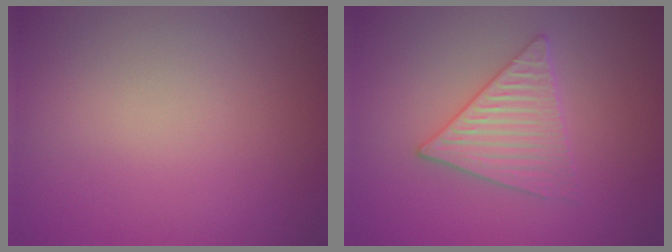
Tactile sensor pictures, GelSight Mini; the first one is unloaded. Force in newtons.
{"total": 3.3, "press": 3.2, "slide": 0.3}